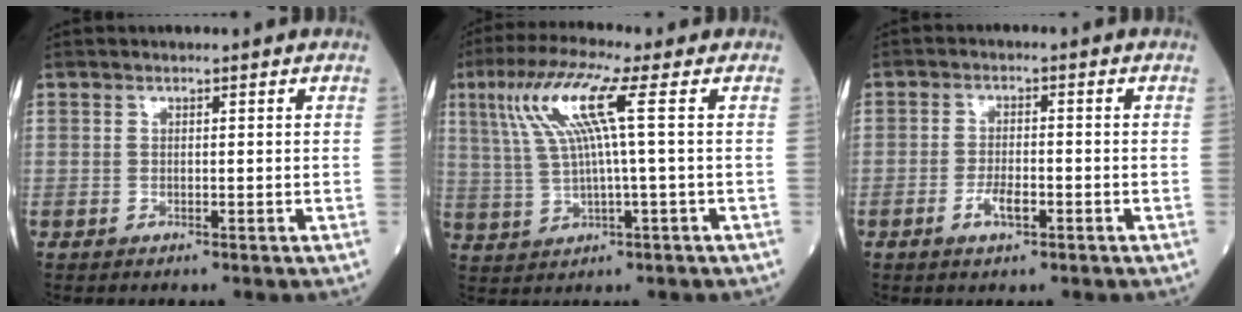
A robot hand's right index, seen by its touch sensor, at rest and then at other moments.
{"total": 9.4, "force": [2.8, -0.3, 9.0], "torque": [-0.192, 0.022, 0.057]}
{"total": 3.4, "force": [-1.7, 1.1, 2.8], "torque": [-0.055, 0.002, -0.032]}